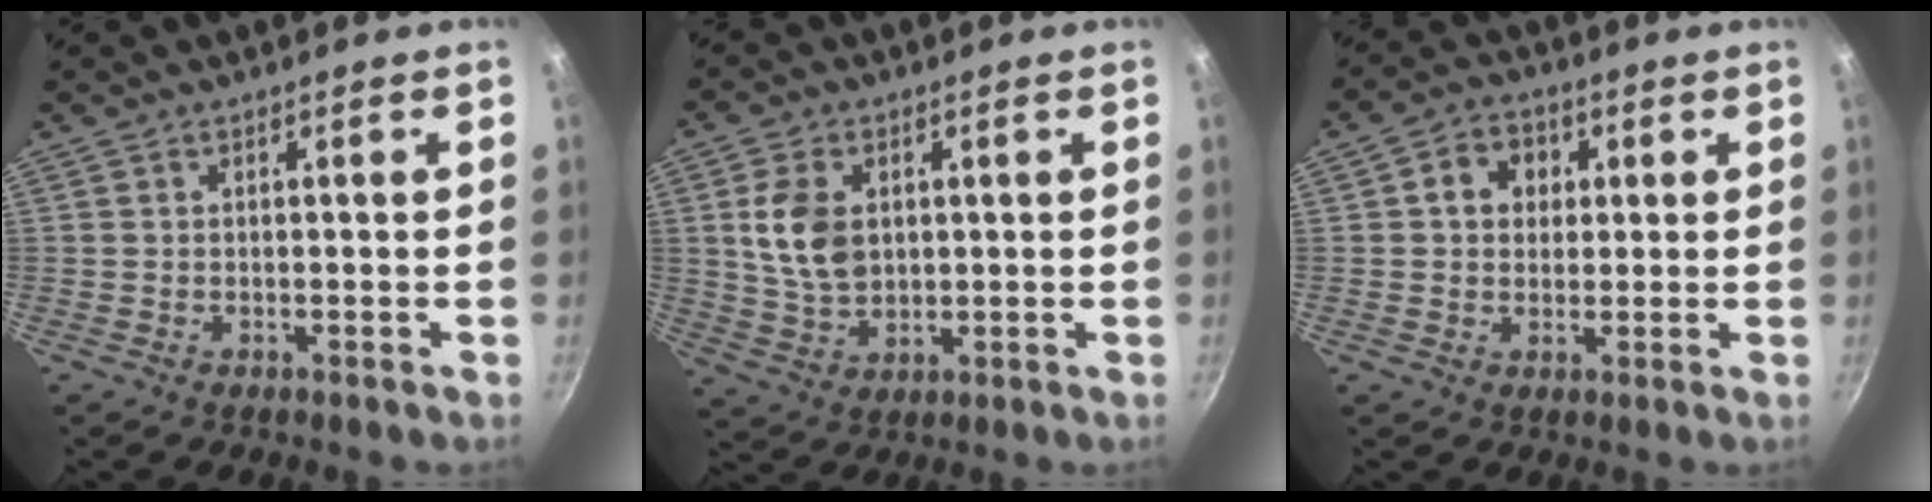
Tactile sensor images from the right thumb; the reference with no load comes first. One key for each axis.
{"total": 9.2, "fx": 1.7, "fy": 6.4, "fz": 6.5, "tx": -0.111, "ty": -0.012, "tz": 0.037}
{"total": 6.3, "fx": 1.6, "fy": 5.2, "fz": 3.1, "tx": -0.026, "ty": 0.004, "tz": 0.017}